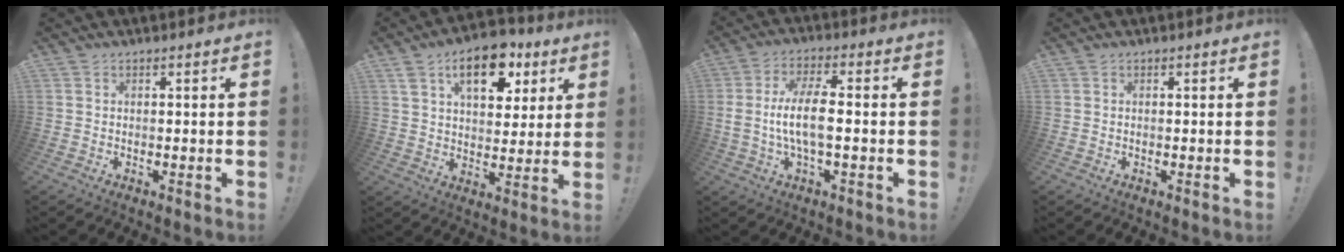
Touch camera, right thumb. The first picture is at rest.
{"total": 15.2, "force": [7.7, 8.5, 9.9], "torque": [-0.141, -0.026, 0.133]}
{"total": 10.8, "force": [-1.0, 3.5, 10.2], "torque": [-0.203, 0.004, -0.019]}
{"total": 0.0}